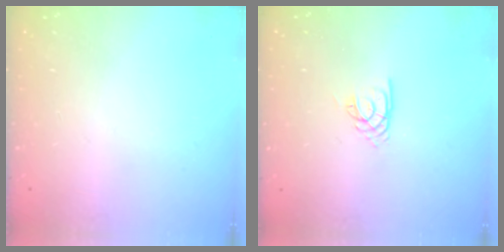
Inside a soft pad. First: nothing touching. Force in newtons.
{"total": 1.9, "press": 1.9, "slide": 0.2}